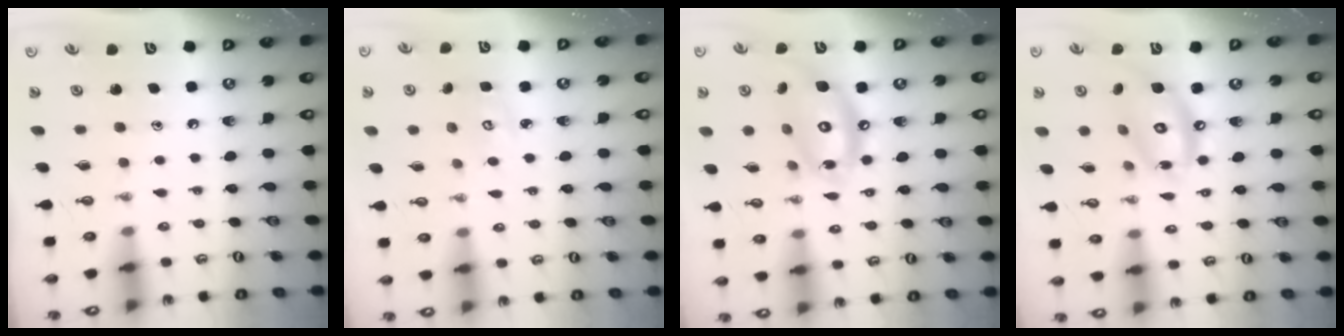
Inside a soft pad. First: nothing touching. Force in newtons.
{"total": 3.4, "press": 3.4, "slide": 0.4}
{"total": 14.5, "press": 14.4, "slide": 1.4}
{"total": 13.5, "press": 13.4, "slide": 1.3}